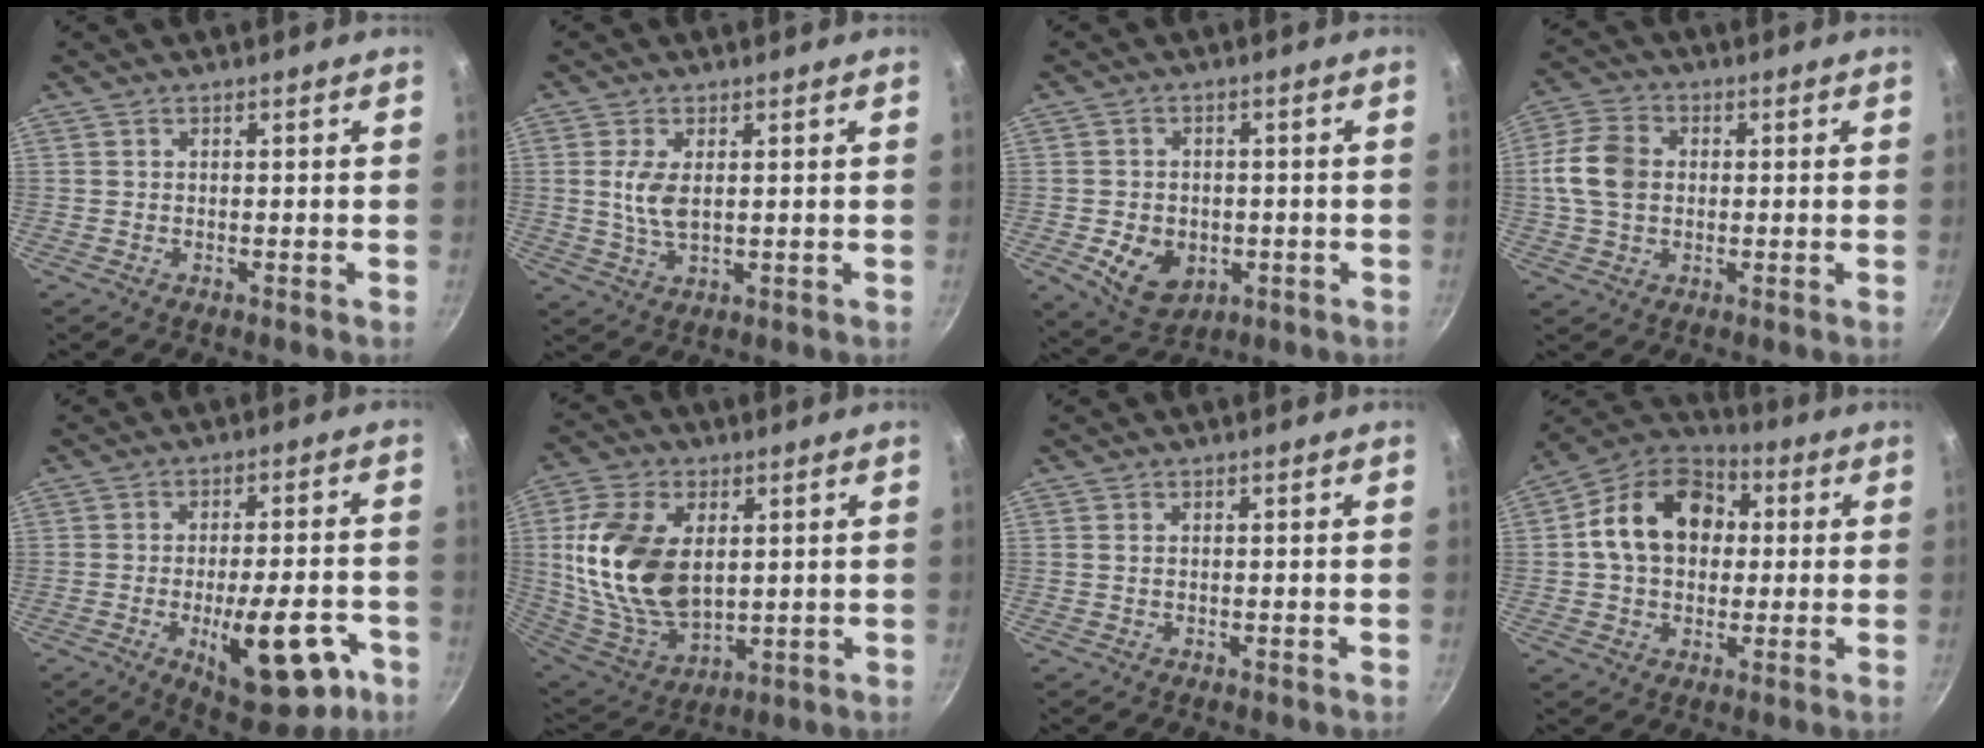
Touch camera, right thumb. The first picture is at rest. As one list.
[{"total": 5.5, "force": [1.0, 2.6, 4.7], "torque": [-0.095, -0.006, 0.021]}, {"total": 9.3, "force": [-2.3, 7.0, 5.6], "torque": [-0.074, -0.003, -0.024]}, {"total": 9.6, "force": [0.5, 7.1, 6.4], "torque": [-0.116, 0.014, -0.001]}, {"total": 16.0, "force": [-5.7, 6.5, 13.4], "torque": [-0.154, 0.019, -0.068]}, {"total": 19.9, "force": [3.3, 12.4, 15.3], "torque": [-0.282, -0.019, 0.074]}, {"total": 0.6, "force": [0.2, 0.4, 0.4], "torque": [-0.009, 0.001, 0.002]}, {"total": 16.8, "force": [2.4, 12.7, 10.7], "torque": [-0.155, 0.029, 0.023]}]